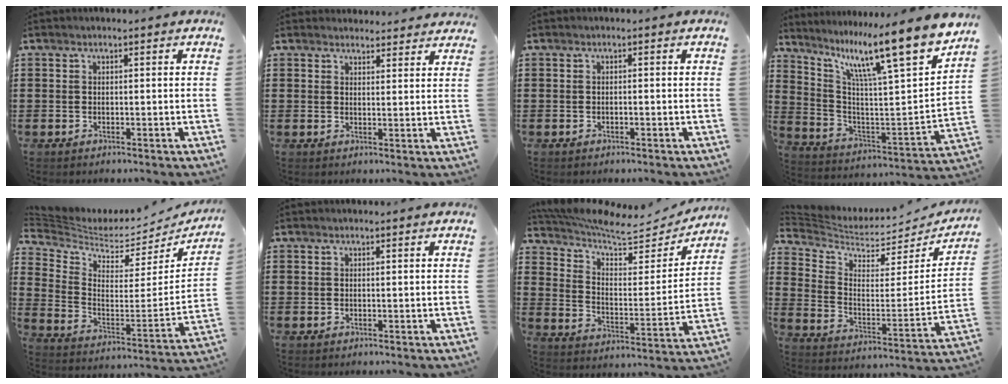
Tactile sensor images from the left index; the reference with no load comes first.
{"total": 2.7, "force": [2.6, 0.6, 0.0], "torque": [0.000, -0.011, 0.048]}
{"total": 0.5, "force": [-0.4, 0.1, 0.3], "torque": [-0.007, -0.003, -0.008]}
{"total": 13.3, "force": [9.9, 0.9, 8.9], "torque": [-0.166, -0.086, 0.147]}
{"total": 3.4, "force": [3.2, 1.0, 0.6], "torque": [-0.041, -0.046, 0.050]}
{"total": 0.0}
{"total": 6.6, "force": [5.9, 1.6, 2.4], "torque": [-0.071, -0.045, 0.096]}
{"total": 4.2, "force": [3.8, 1.5, 1.2], "torque": [-0.051, -0.043, 0.061]}